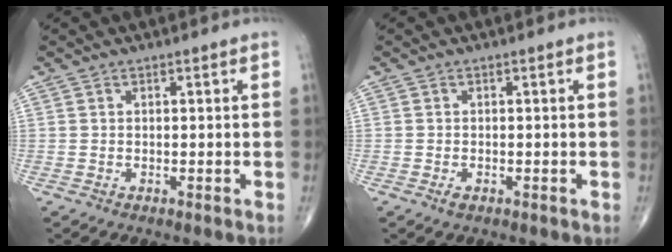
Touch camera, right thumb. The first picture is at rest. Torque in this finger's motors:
{"motor_torque": [-0.26, 0.00, 0.19, 0.00, -0.03]}